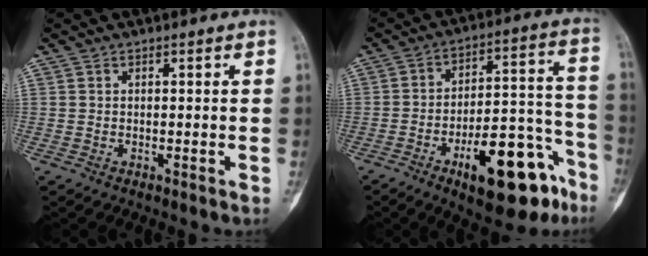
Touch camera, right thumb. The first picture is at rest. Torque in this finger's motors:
{"motor_torque": [2.31, 1.87, 1.29, -1.48, 0.41]}